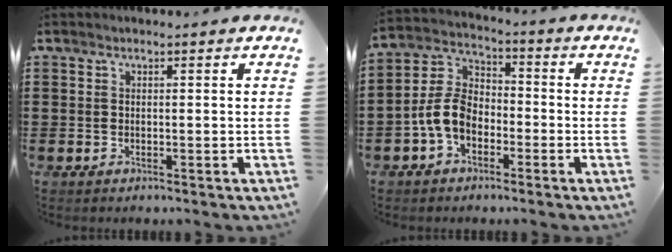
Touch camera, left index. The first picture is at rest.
{"total": 7.4, "force": [-3.0, 4.8, 4.7], "torque": [-0.129, 0.003, -0.069]}